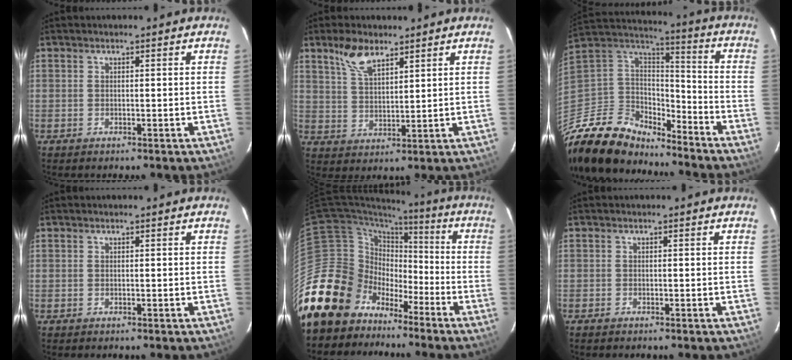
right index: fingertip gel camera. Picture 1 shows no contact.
{"total": 6.8, "force": [4.7, 2.9, 4.0], "torque": [-0.074, 0.006, 0.095]}
{"total": 17.9, "force": [-14.3, 8.5, 6.5], "torque": [-0.173, 0.024, -0.265]}
{"total": 0.0}
{"total": 18.8, "force": [-11.2, 14.3, 4.7], "torque": [-0.130, 0.044, -0.188]}
{"total": 0.5, "force": [-0.5, 0.2, 0.0], "torque": [-0.003, -0.001, -0.011]}